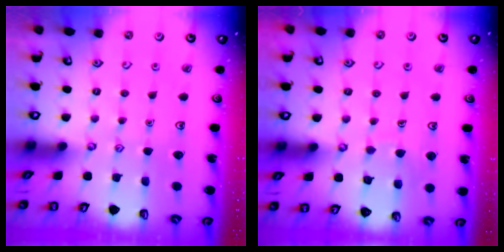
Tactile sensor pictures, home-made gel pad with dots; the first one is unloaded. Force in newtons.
{"total": 6.6, "press": 6.6, "slide": 0.5}